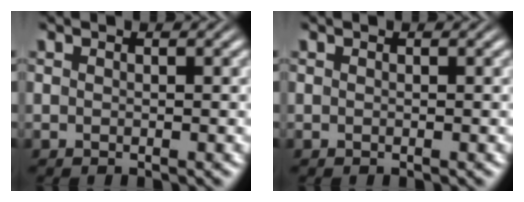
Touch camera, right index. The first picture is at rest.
{"total": 0.0}